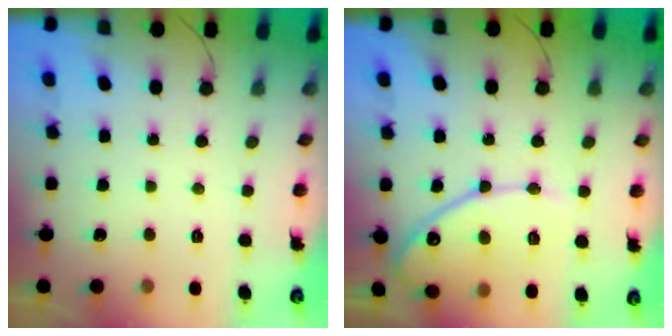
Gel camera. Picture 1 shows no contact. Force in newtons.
{"total": 14.0, "press": 14.0, "slide": 0.7}